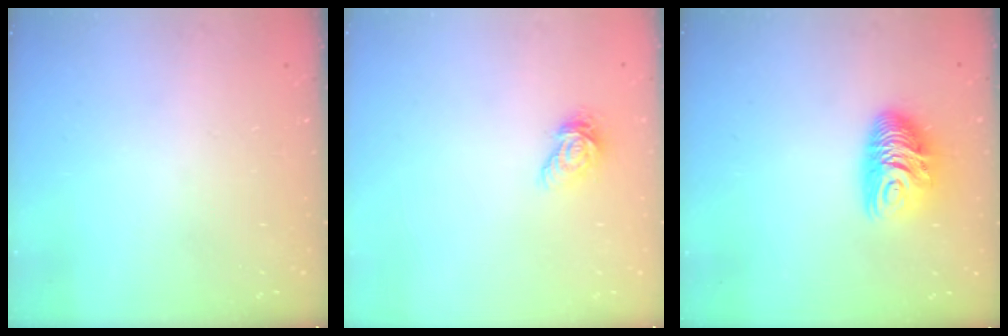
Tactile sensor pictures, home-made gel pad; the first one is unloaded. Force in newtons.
{"total": 6.4, "press": 6.4, "slide": 0.1}
{"total": 9.8, "press": 9.8, "slide": 0.4}